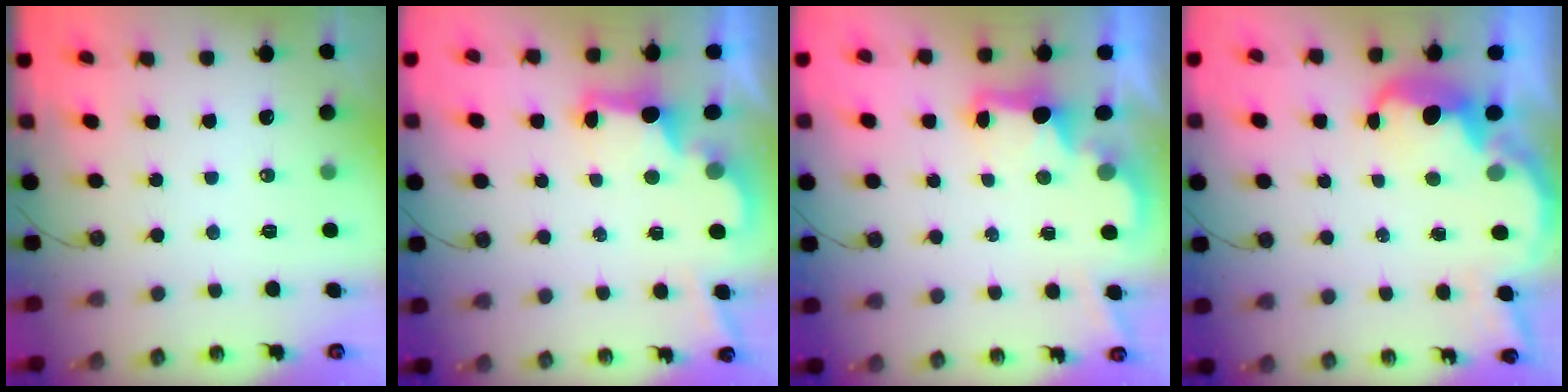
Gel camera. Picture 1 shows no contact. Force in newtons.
{"total": 2.8, "press": 2.7, "slide": 0.9}
{"total": 2.3, "press": 2.2, "slide": 0.8}
{"total": 6.3, "press": 6.3, "slide": 0.9}